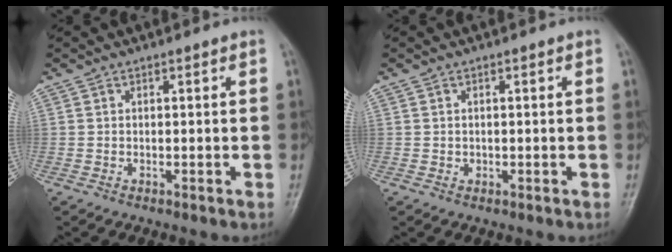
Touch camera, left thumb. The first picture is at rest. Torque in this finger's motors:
{"motor_torque": [-0.25, -0.05, 0.32, -0.07, 0.01]}